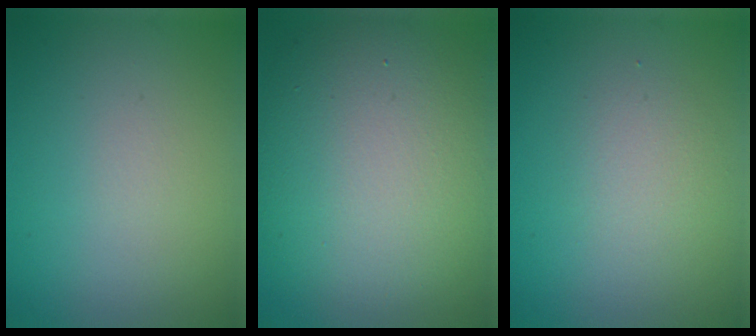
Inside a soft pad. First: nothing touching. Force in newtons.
{"total": 13.0, "press": 13.0, "slide": 0.8}
{"total": 1.9, "press": 1.9, "slide": 0.1}